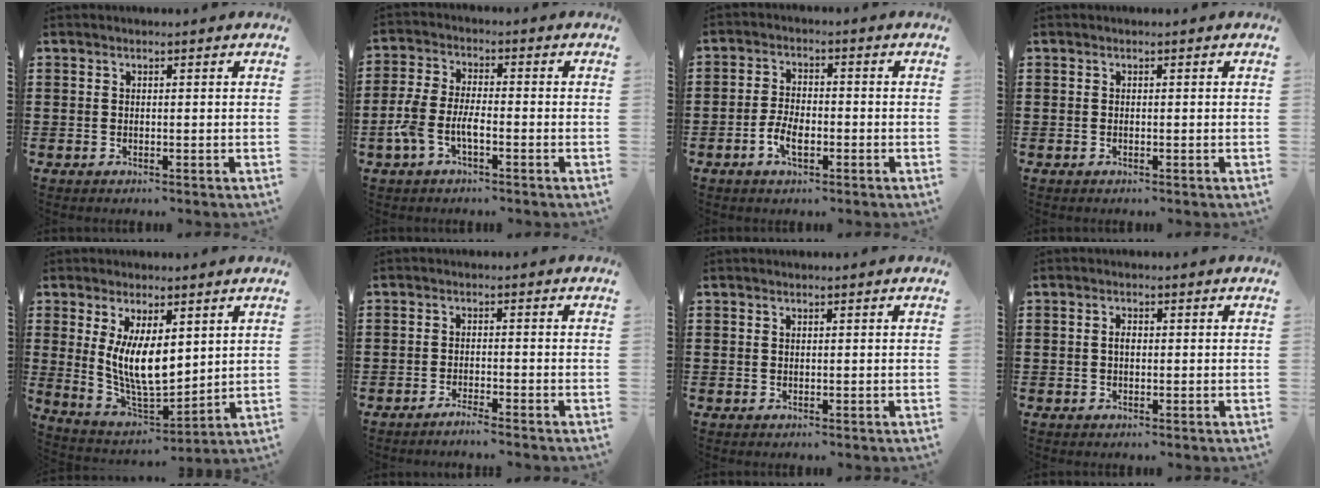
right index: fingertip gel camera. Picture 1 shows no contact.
{"total": 5.4, "force": [-2.4, 2.0, 4.4], "torque": [-0.108, -0.002, -0.053]}
{"total": 4.5, "force": [-1.8, 2.2, 3.4], "torque": [-0.080, -0.001, -0.037]}
{"total": 0.0}
{"total": 8.8, "force": [2.0, 4.0, 7.6], "torque": [-0.152, -0.010, 0.034]}
{"total": 1.9, "force": [-1.8, -0.4, 0.5], "torque": [-0.009, 0.002, -0.035]}
{"total": 0.0}
{"total": 1.3, "force": [0.0, 0.7, 1.1], "torque": [-0.023, 0.003, -0.002]}